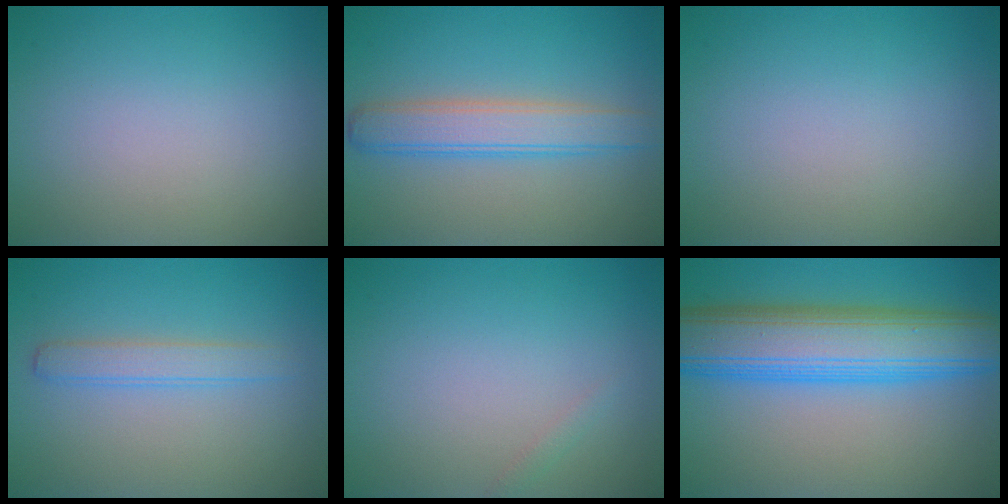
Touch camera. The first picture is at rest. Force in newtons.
{"total": 4.2, "press": 4.2, "slide": 0.1}
{"total": 0.0}
{"total": 2.1, "press": 2.1, "slide": 0.1}
{"total": 0.6, "press": 0.6, "slide": 0.0}
{"total": 10.3, "press": 10.3, "slide": 0.2}